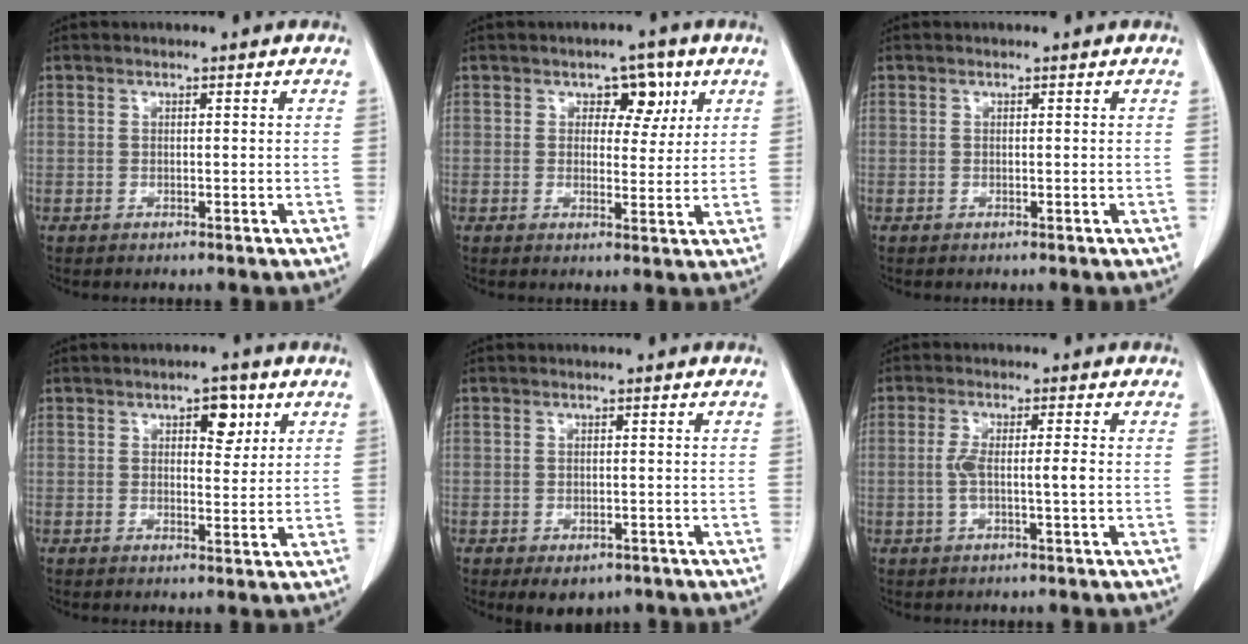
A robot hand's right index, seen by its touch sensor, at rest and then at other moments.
{"total": 4.8, "force": [2.1, 3.1, 3.0], "torque": [-0.029, 0.008, 0.028]}
{"total": 0.0}
{"total": 4.3, "force": [2.1, 2.1, 3.1], "torque": [-0.038, 0.003, 0.028]}
{"total": 3.9, "force": [-2.6, 2.5, 1.7], "torque": [-0.011, -0.001, -0.027]}
{"total": 4.0, "force": [-0.5, 0.2, 3.9], "torque": [-0.083, 0.006, -0.007]}